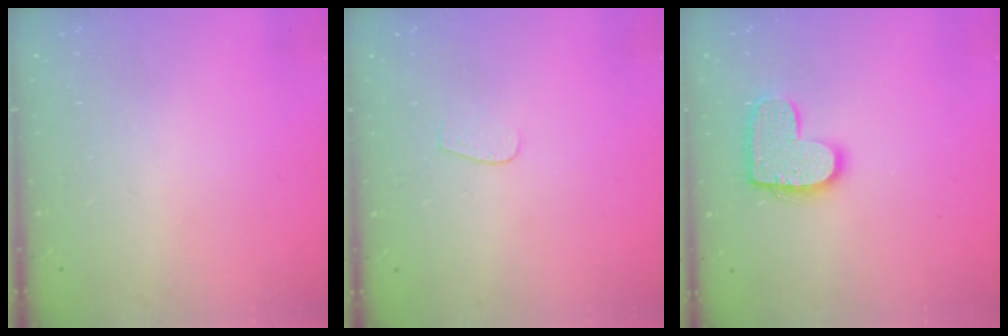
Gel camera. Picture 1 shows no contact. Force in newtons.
{"total": 3.4, "press": 3.4, "slide": 0.3}
{"total": 12.4, "press": 12.4, "slide": 0.6}